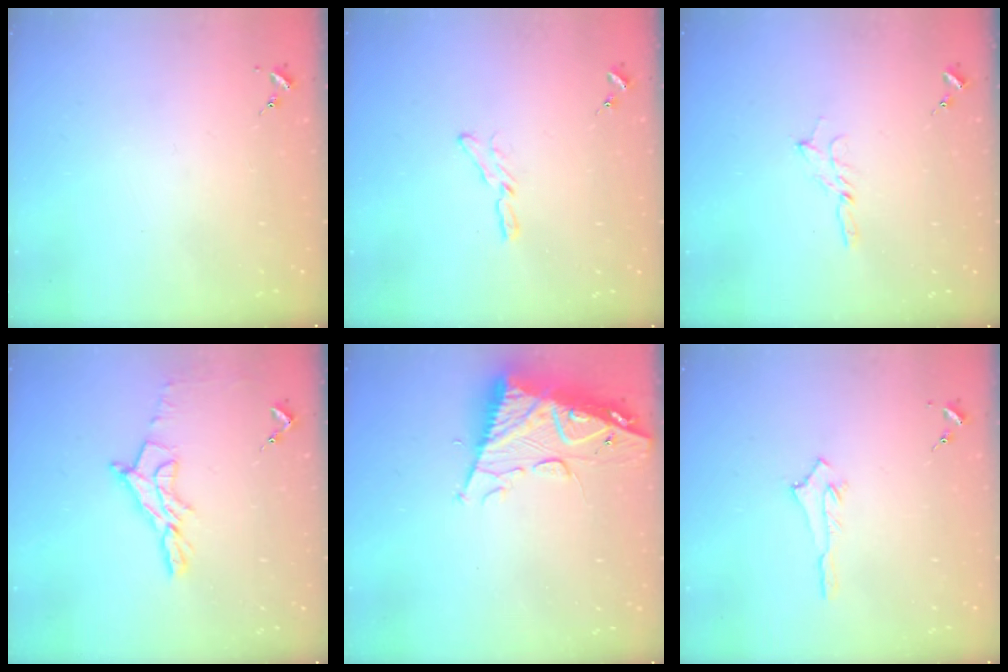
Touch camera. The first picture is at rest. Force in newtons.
{"total": 5.3, "press": 5.2, "slide": 0.6}
{"total": 2.7, "press": 2.7, "slide": 0.3}
{"total": 12.3, "press": 12.3, "slide": 0.9}
{"total": 13.5, "press": 13.5, "slide": 1.3}
{"total": 2.5, "press": 2.5, "slide": 0.4}